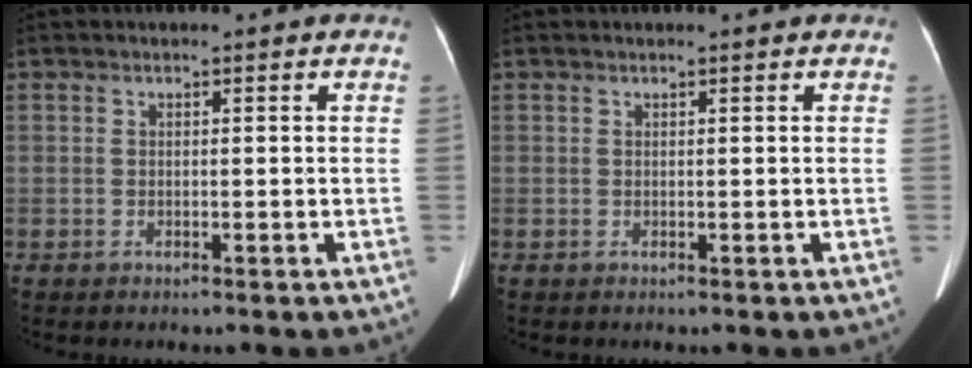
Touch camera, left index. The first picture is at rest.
{"total": 0.8, "force": [0.7, 0.0, 0.3], "torque": [-0.006, 0.013, 0.011]}